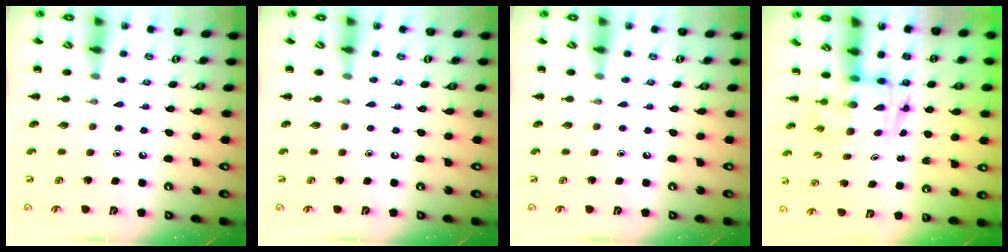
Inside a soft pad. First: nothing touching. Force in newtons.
{"total": 0.0}
{"total": 0.0}
{"total": 3.5, "press": 3.5, "slide": 0.6}